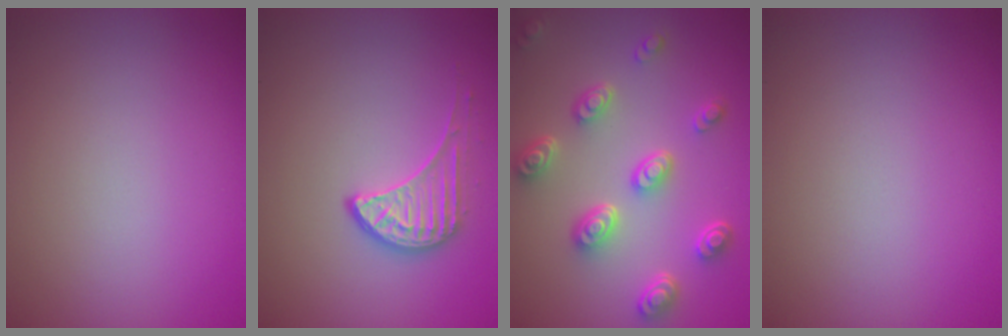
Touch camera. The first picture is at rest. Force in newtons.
{"total": 2.3, "press": 1.7, "slide": 1.5}
{"total": 5.0, "press": 3.9, "slide": 3.1}
{"total": 0.0}